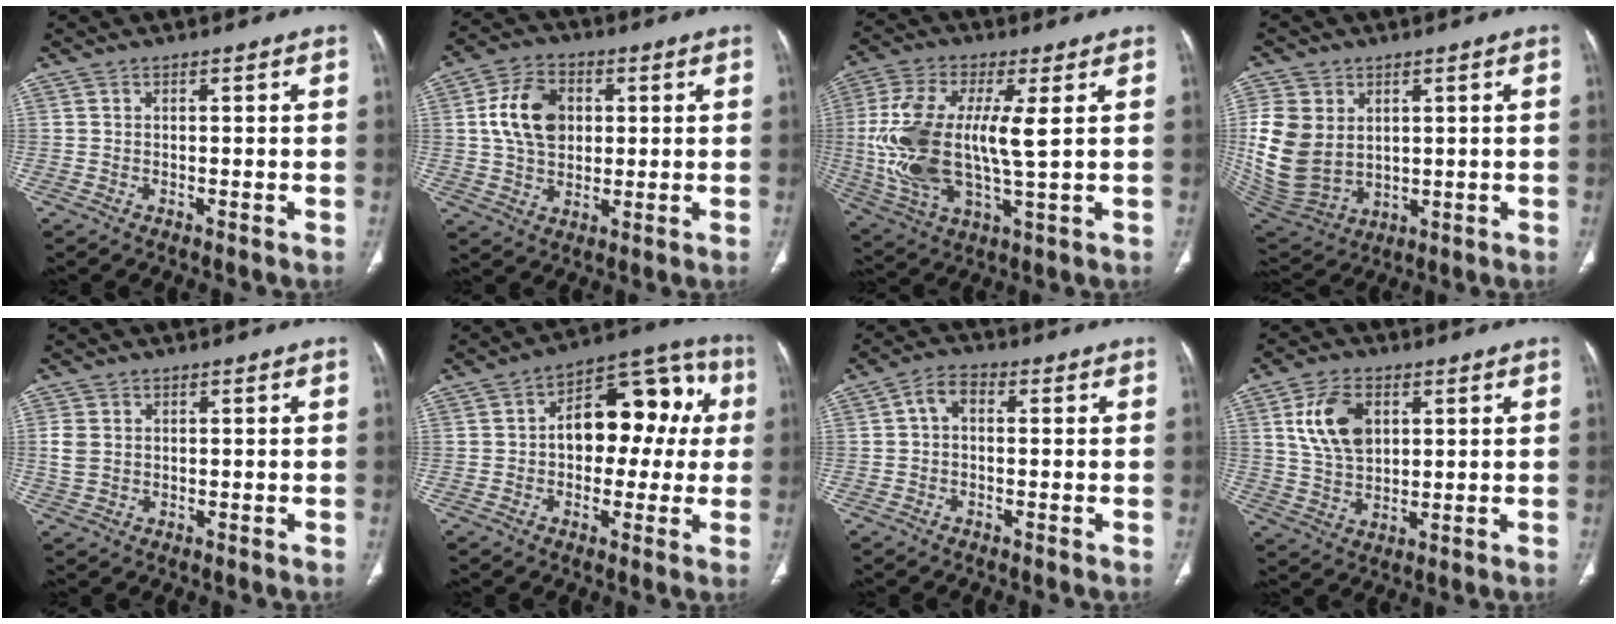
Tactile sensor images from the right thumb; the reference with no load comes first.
{"total": 11.5, "force": [2.0, 8.3, 7.7], "torque": [-0.118, 0.003, 0.034]}
{"total": 18.0, "force": [1.6, 6.8, 16.5], "torque": [-0.357, -0.005, 0.031]}
{"total": 15.6, "force": [2.3, 11.8, 10.0], "torque": [-0.205, -0.016, 0.069]}
{"total": 3.6, "force": [0.5, 2.8, 2.2], "torque": [-0.050, 0.003, 0.014]}
{"total": 16.0, "force": [1.6, 10.0, 12.4], "torque": [-0.119, 0.052, 0.017]}
{"total": 4.0, "force": [0.3, 2.7, 3.0], "torque": [-0.041, 0.016, -0.004]}
{"total": 10.4, "force": [3.3, 6.7, 7.3], "torque": [-0.123, -0.008, 0.067]}